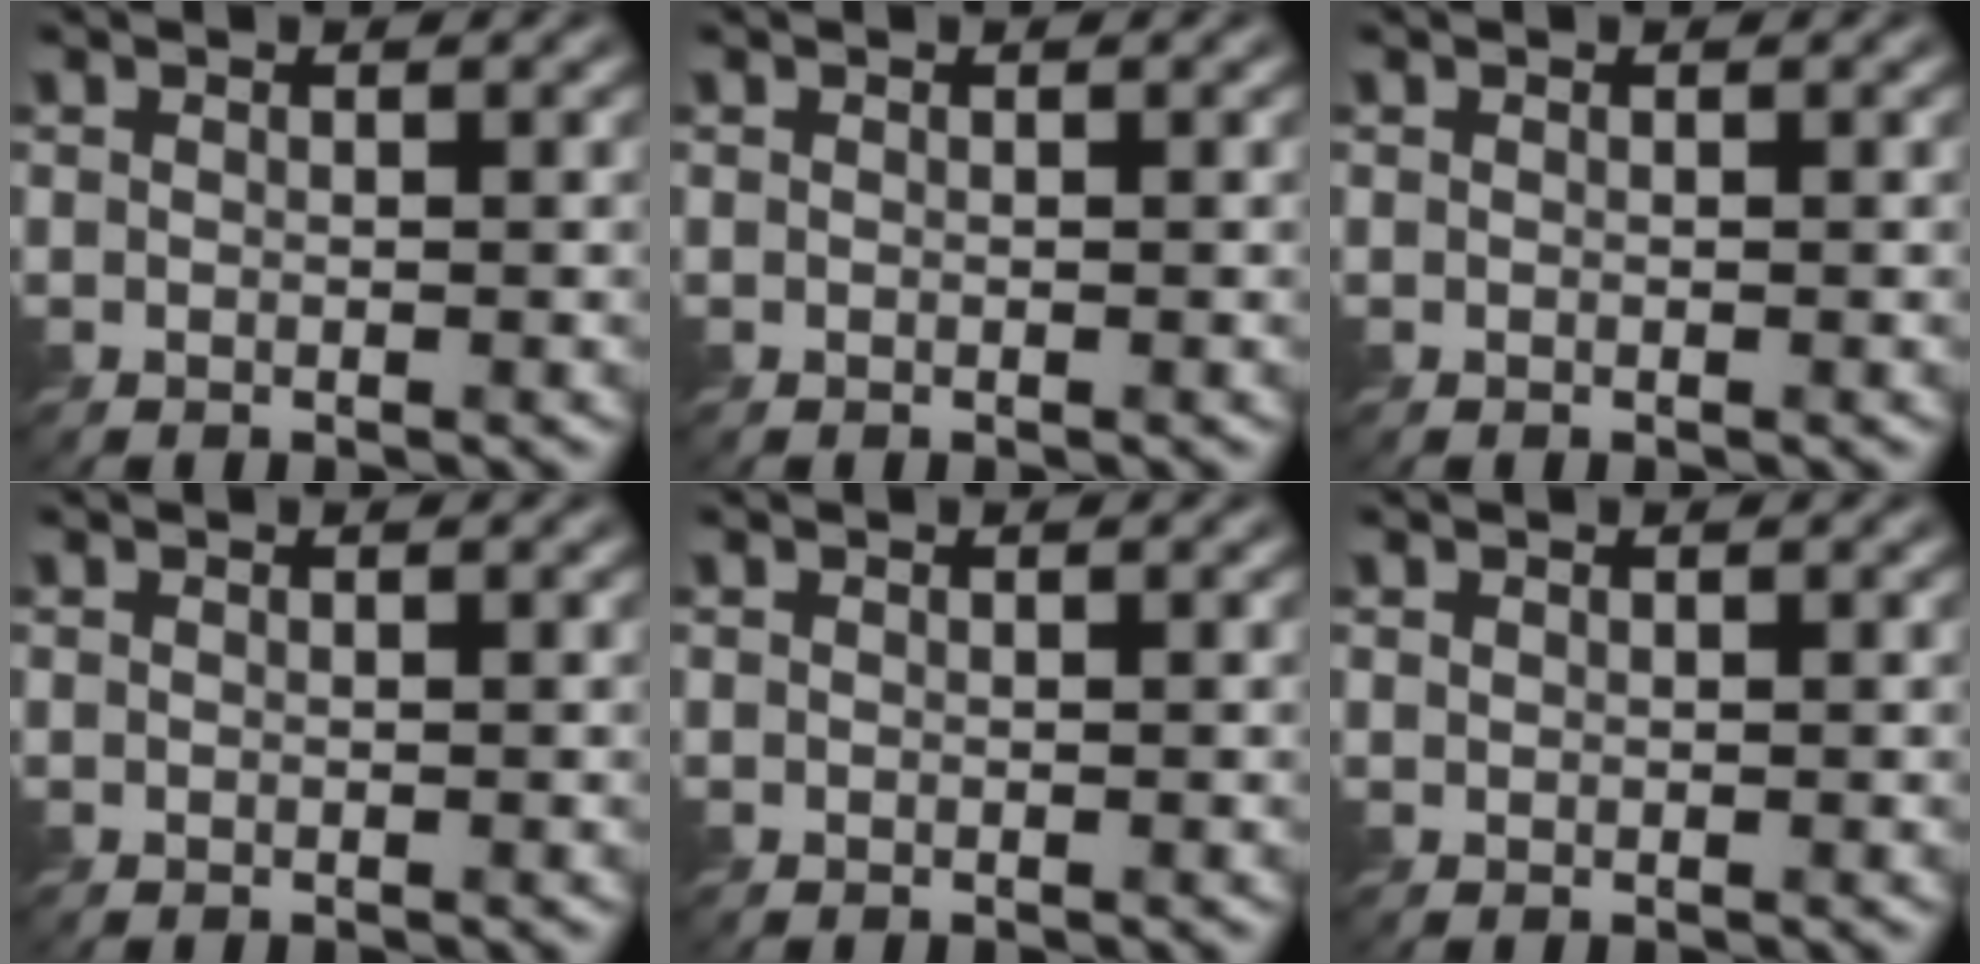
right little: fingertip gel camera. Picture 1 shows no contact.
{"total": 0.0}
{"total": 0.0}
{"total": 0.0}
{"total": 0.0}
{"total": 0.0}